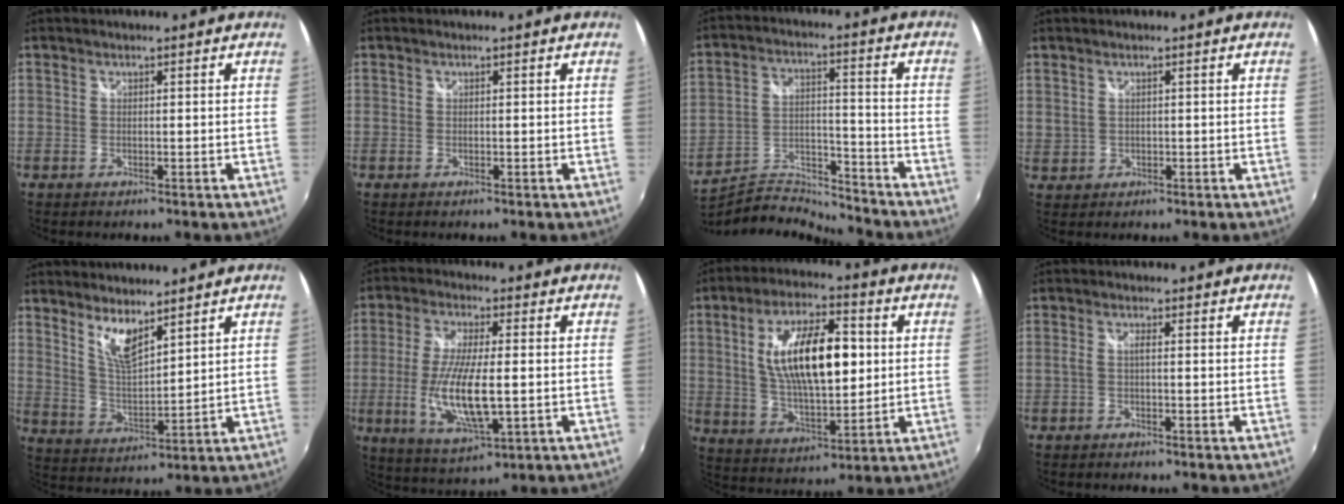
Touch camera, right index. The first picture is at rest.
{"total": 0.0}
{"total": 11.4, "force": [-11.2, 1.7, 1.4], "torque": [-0.038, 0.014, -0.202]}
{"total": 3.2, "force": [1.4, 2.5, 1.3], "torque": [-0.020, 0.003, 0.036]}
{"total": 7.1, "force": [5.3, 1.9, 4.4], "torque": [-0.084, -0.008, 0.104]}
{"total": 13.3, "force": [-2.0, 3.8, 12.6], "torque": [-0.250, -0.017, -0.032]}
{"total": 16.9, "force": [2.8, 6.7, 15.2], "torque": [-0.270, 0.010, 0.055]}
{"total": 1.3, "force": [-0.4, 0.0, 1.3], "torque": [-0.025, 0.002, -0.009]}